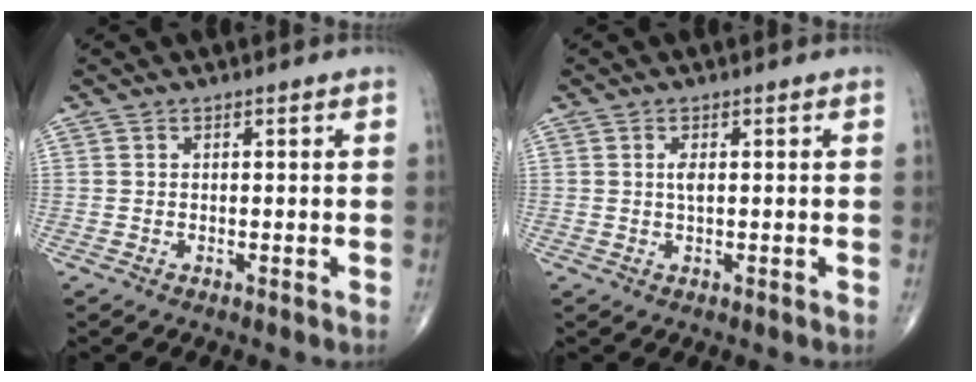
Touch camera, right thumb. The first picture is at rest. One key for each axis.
{"total": 1.8, "fx": 0.4, "fy": 0.7, "fz": 1.6, "tx": -0.033, "ty": -0.002, "tz": 0.008}